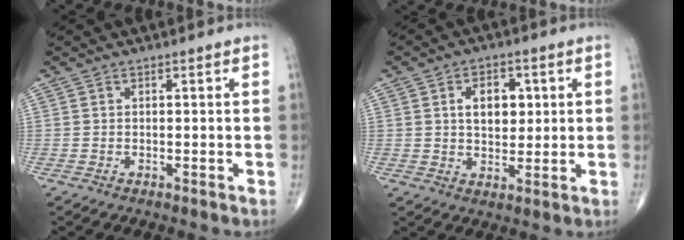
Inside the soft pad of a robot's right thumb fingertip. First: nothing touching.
{"total": 7.3, "force": [1.7, 4.7, 5.3], "torque": [-0.055, -0.005, 0.028]}